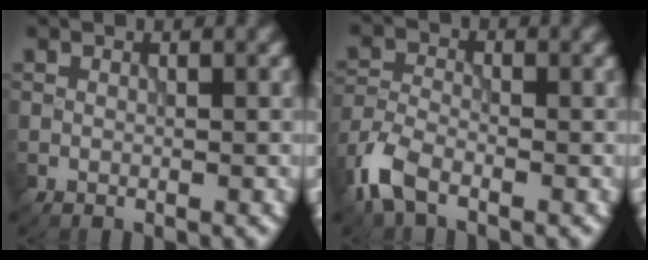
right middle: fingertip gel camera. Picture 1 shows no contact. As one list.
[{"total": 4.2, "force": [-2.8, 1.8, 2.5], "torque": [-0.060, -0.006, -0.072]}]